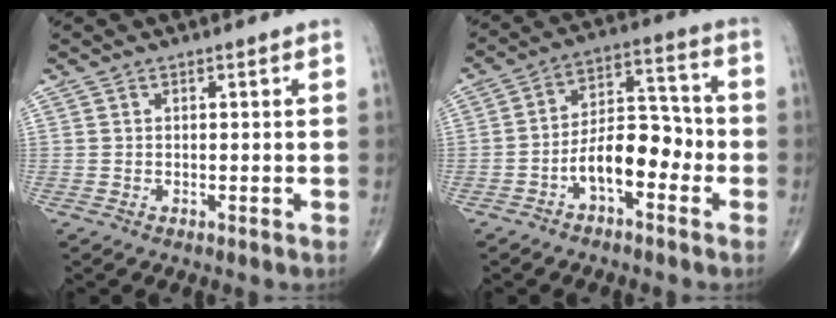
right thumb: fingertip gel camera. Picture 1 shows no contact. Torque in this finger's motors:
{"motor_torque": [1.19, 0.75, 1.01, -0.33, 0.07]}